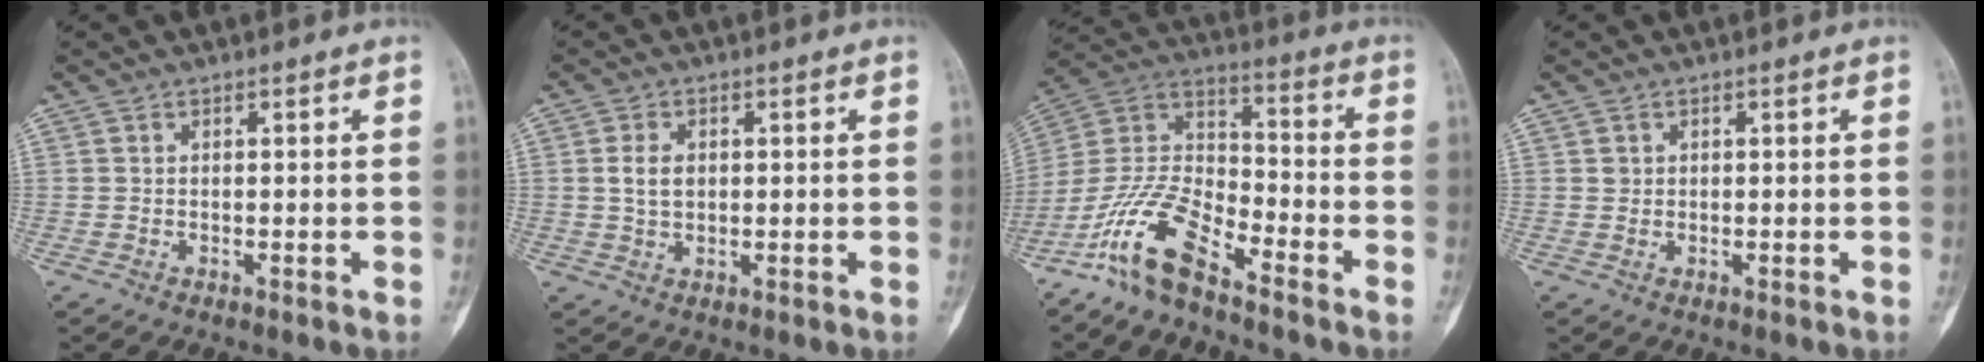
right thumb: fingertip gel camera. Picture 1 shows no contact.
{"total": 3.8, "force": [0.6, 2.6, 2.8], "torque": [-0.042, -0.001, 0.012]}
{"total": 13.1, "force": [-9.5, 4.3, 7.9], "torque": [-0.162, 0.070, -0.196]}
{"total": 1.1, "force": [0.4, 1.0, 0.3], "torque": [0.004, 0.000, 0.008]}